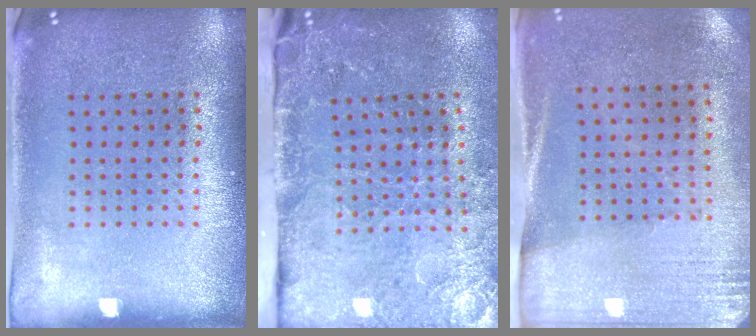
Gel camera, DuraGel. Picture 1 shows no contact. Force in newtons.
{"total": 3.4, "press": 3.3, "slide": 0.9}
{"total": 2.7, "press": 2.4, "slide": 1.2}